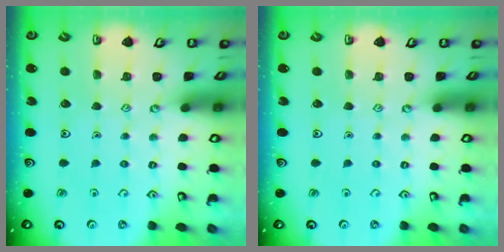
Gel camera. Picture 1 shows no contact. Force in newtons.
{"total": 0.0}